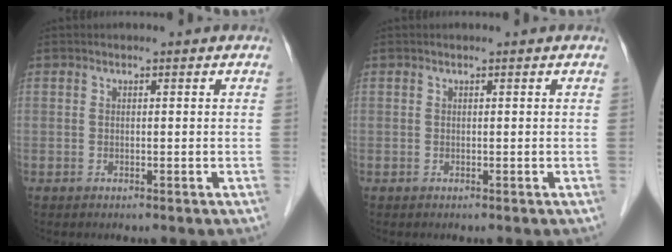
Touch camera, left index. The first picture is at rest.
{"total": 0.0}